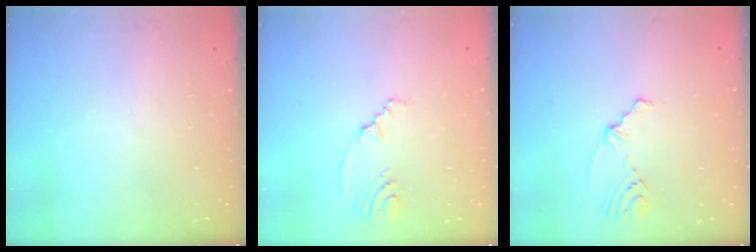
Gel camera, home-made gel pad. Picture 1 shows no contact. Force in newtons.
{"total": 3.8, "press": 2.5, "slide": 2.9}
{"total": 2.7, "press": 2.3, "slide": 1.6}